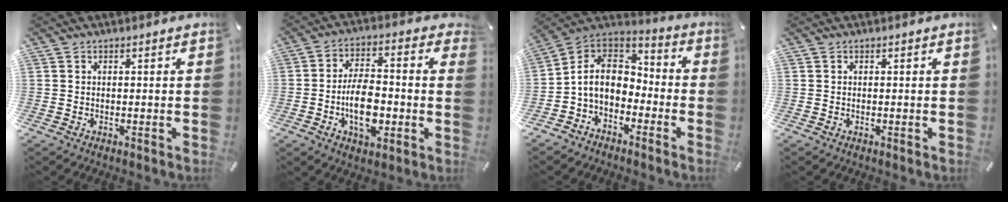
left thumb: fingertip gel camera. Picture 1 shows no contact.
{"total": 12.4, "force": [-3.1, 7.5, 9.5], "torque": [-0.159, -0.005, -0.057]}
{"total": 9.2, "force": [-2.7, 7.5, 4.6], "torque": [-0.116, 0.013, -0.053]}
{"total": 0.0}